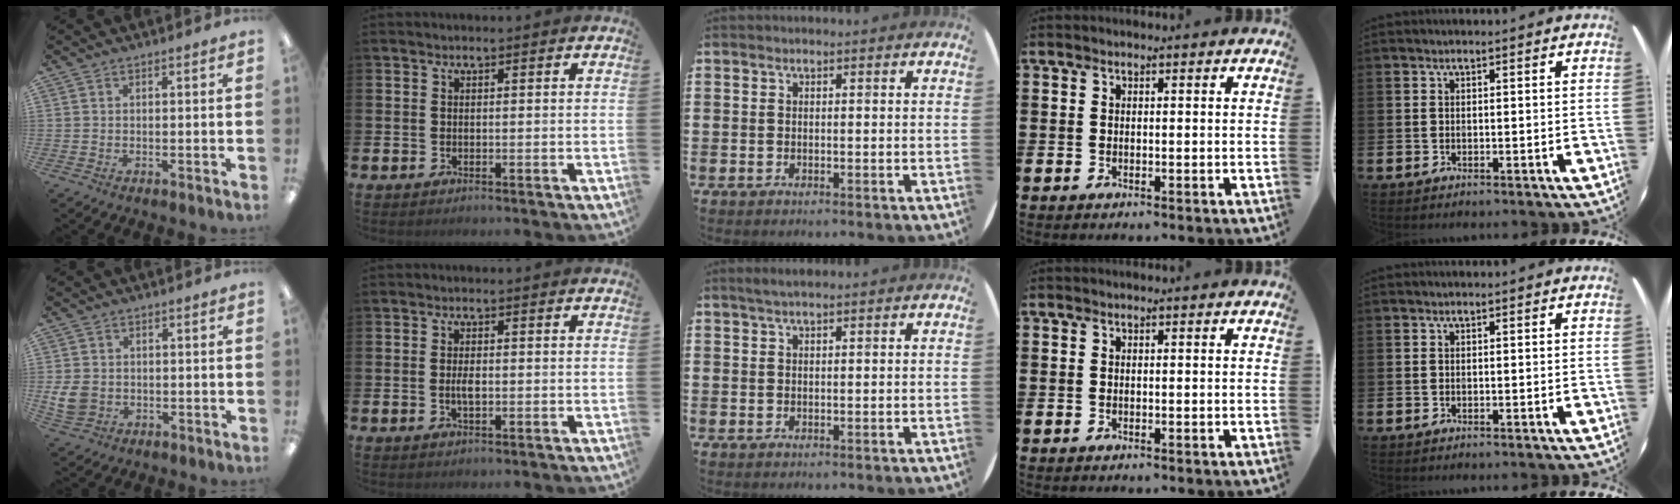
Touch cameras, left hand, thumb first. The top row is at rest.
{"thumb": {"total": 6.1, "force": [-0.4, 5.2, 3.2], "torque": [-0.068, 0.005, -0.006]}, "index": {"total": 1.9, "force": [-0.2, 0.8, 1.7], "torque": [-0.020, -0.004, -0.007]}, "middle": {"total": 1.3, "force": [1.1, 0.0, 0.8], "torque": [-0.015, 0.002, 0.020]}}